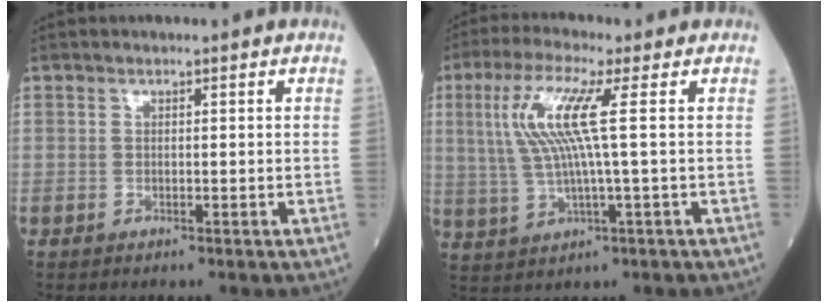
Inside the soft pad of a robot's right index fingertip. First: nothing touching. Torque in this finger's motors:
{"motor_torque": [0.47, 0.29, 0.67, 0.21]}